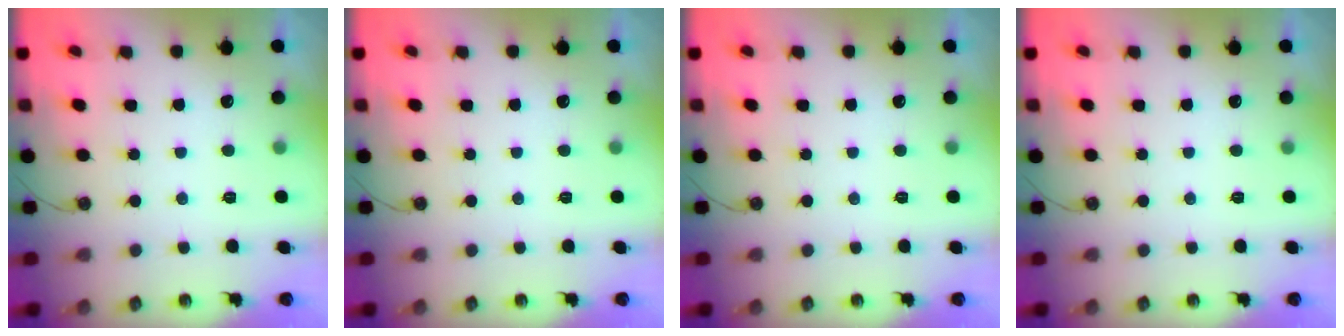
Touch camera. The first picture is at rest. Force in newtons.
{"total": 0.0}
{"total": 0.0}
{"total": 0.0}